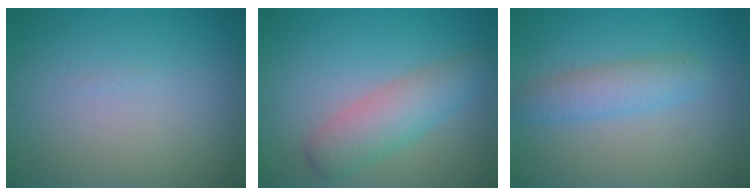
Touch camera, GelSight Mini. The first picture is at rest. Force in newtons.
{"total": 4.1, "press": 4.1, "slide": 0.2}
{"total": 3.0, "press": 3.0, "slide": 0.1}